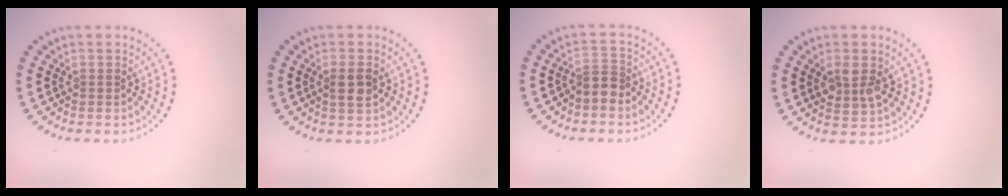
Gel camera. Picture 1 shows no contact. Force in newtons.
{"total": 2.0, "press": 1.9, "slide": 0.6}
{"total": 1.8, "press": 1.3, "slide": 1.2}
{"total": 2.6, "press": 2.5, "slide": 0.7}